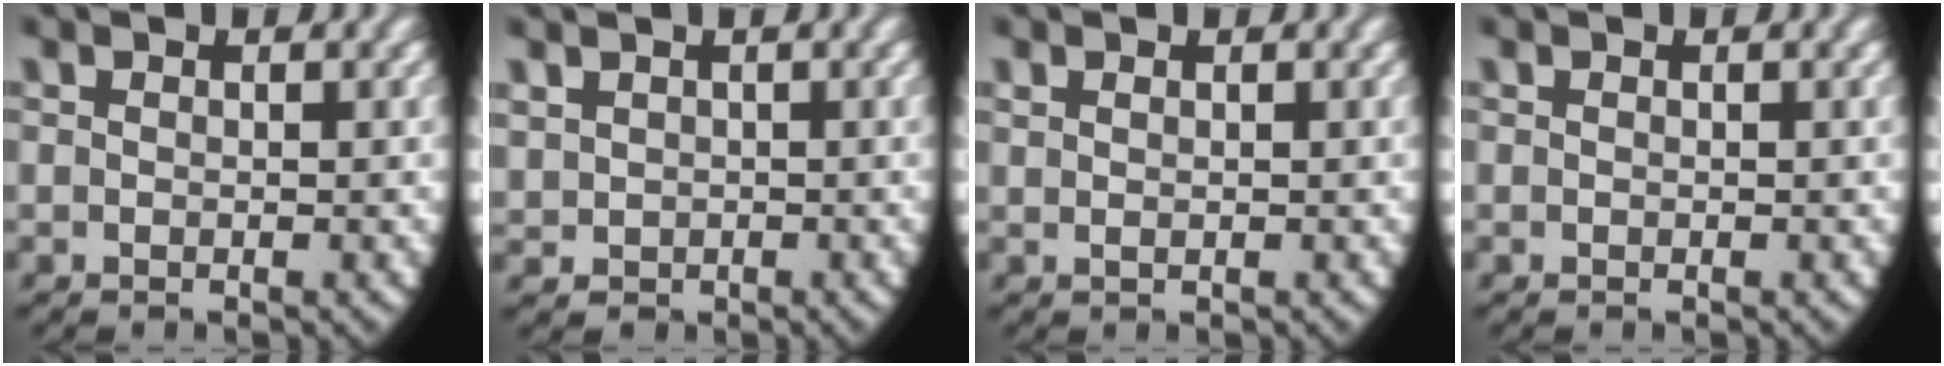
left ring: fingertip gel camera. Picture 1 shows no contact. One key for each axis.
{"total": 2.4, "fx": 0.4, "fy": 2.2, "fz": 0.7, "tx": -0.032, "ty": -0.018, "tz": 0.022}
{"total": 0.7, "fx": 0.5, "fy": 0.0, "fz": 0.5, "tx": -0.013, "ty": -0.005, "tz": 0.015}
{"total": 0.0}